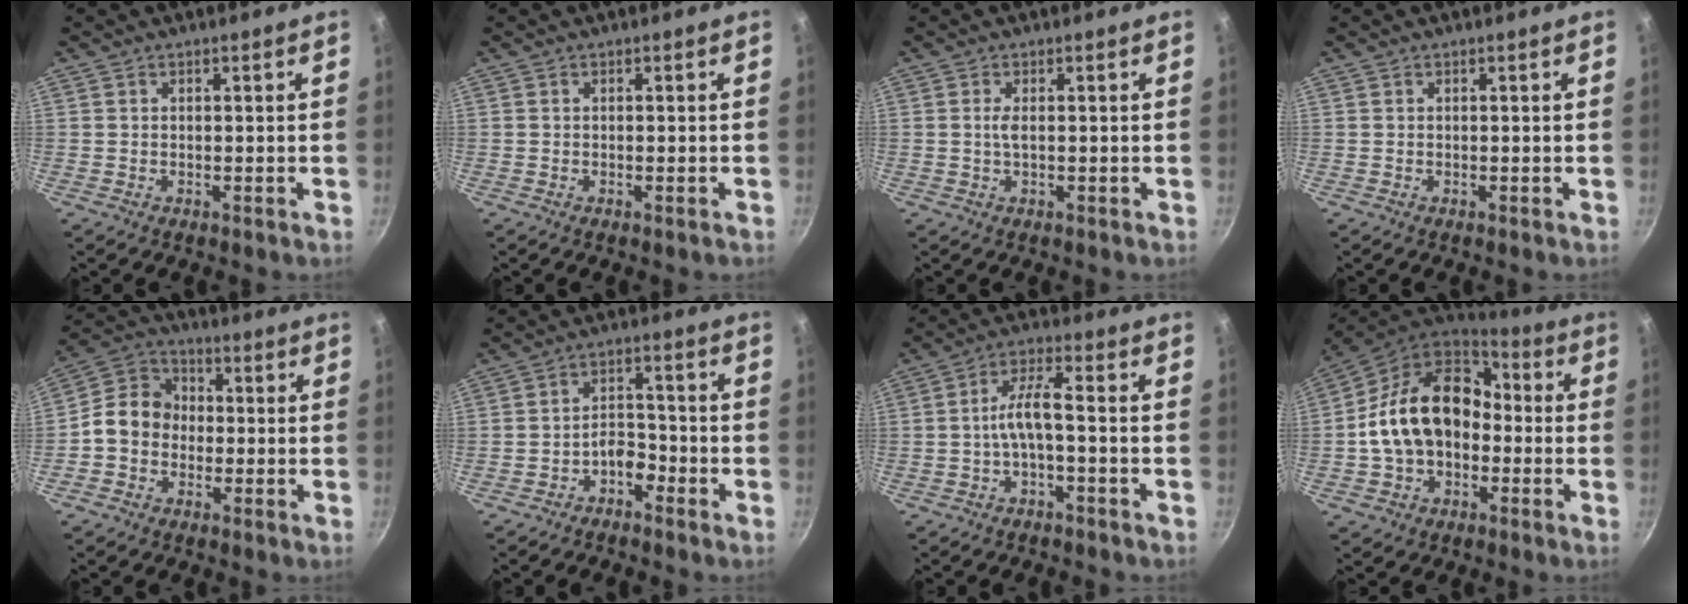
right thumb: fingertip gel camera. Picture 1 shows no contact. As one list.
[{"total": 0.5, "force": [-0.3, 0.0, 0.4], "torque": [-0.013, 0.004, -0.007]}, {"total": 1.6, "force": [0.1, 0.5, 1.5], "torque": [-0.034, 0.001, 0.003]}, {"total": 0.0}, {"total": 9.2, "force": [-1.5, 7.8, 4.7], "torque": [-0.053, 0.031, -0.050]}, {"total": 4.3, "force": [-3.0, 2.3, 2.2], "torque": [-0.018, 0.037, -0.055]}, {"total": 5.6, "force": [-1.8, 1.3, 5.1], "torque": [-0.113, 0.034, -0.037]}, {"total": 19.1, "force": [-0.9, 14.0, 13.0], "torque": [-0.208, 0.053, -0.023]}]